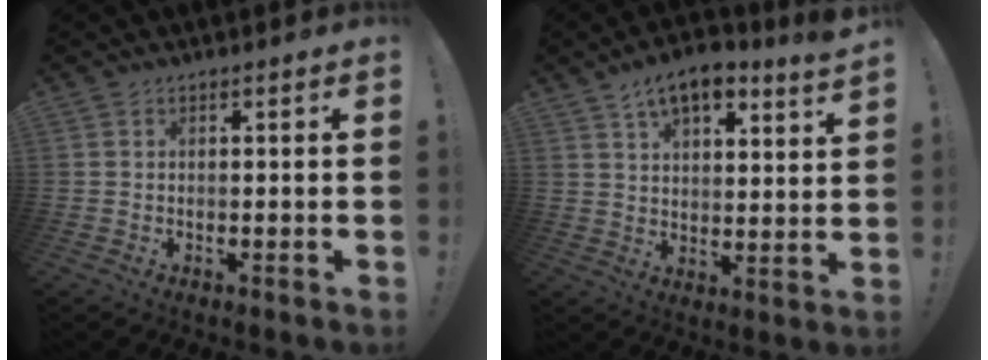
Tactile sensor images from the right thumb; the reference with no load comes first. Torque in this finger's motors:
{"motor_torque": [-0.10, 0.72, 0.09, 0.22, 0.09]}